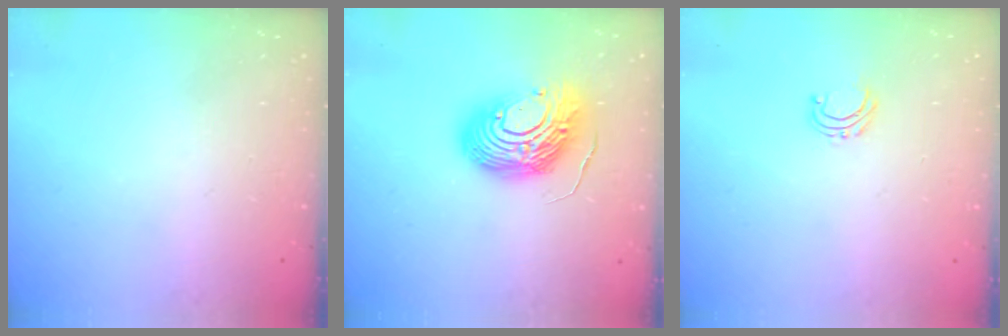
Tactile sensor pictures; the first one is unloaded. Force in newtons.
{"total": 17.7, "press": 17.6, "slide": 1.6}
{"total": 3.7, "press": 3.7, "slide": 0.3}